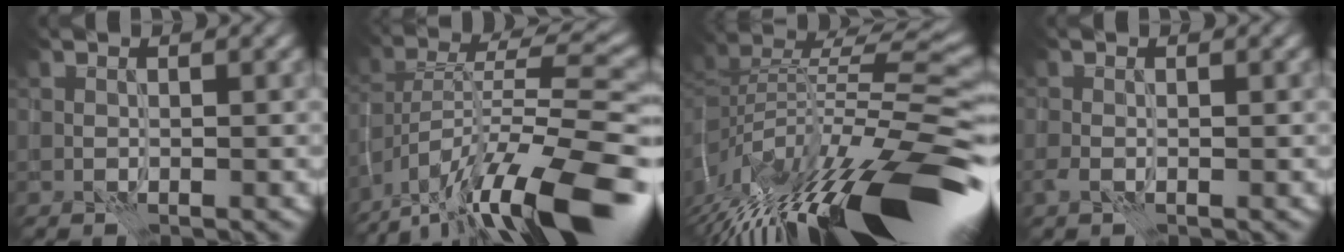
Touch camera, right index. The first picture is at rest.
{"total": 14.8, "force": [-9.6, 4.3, 10.4], "torque": [-0.181, 0.015, -0.159]}
{"total": 14.7, "force": [-6.7, 4.0, 12.5], "torque": [-0.209, 0.015, -0.114]}
{"total": 0.8, "force": [-0.3, 0.3, 0.6], "torque": [-0.013, -0.001, -0.006]}